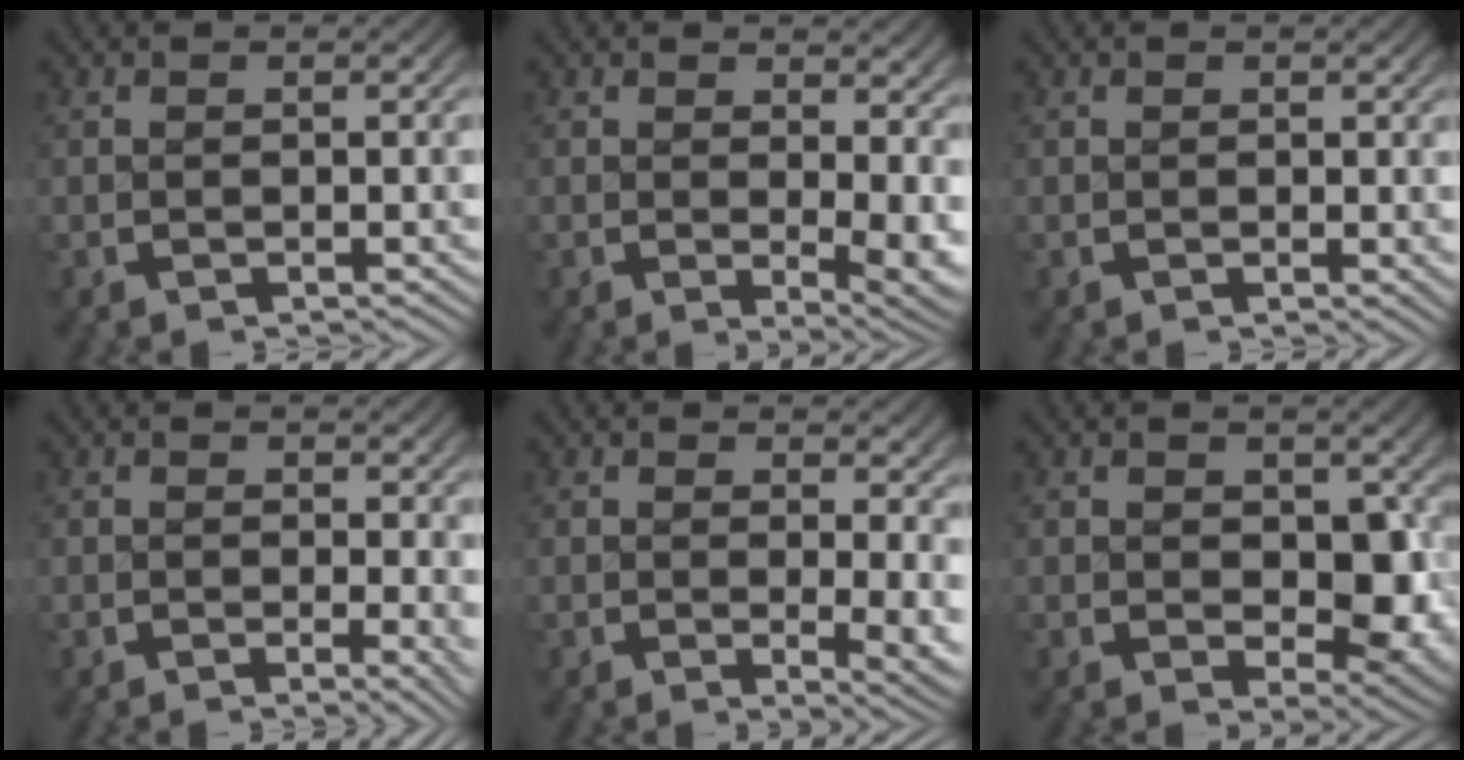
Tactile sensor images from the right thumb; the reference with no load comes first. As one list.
[{"total": 4.9, "force": [0.7, 2.5, 4.1], "torque": [-0.041, -0.018, 0.016]}, {"total": 0.6, "force": [0.2, 0.3, 0.4], "torque": [-0.002, -0.003, 0.005]}, {"total": 2.3, "force": [0.2, 0.9, 2.1], "torque": [-0.013, -0.008, 0.002]}, {"total": 4.0, "force": [0.6, 1.9, 3.5], "torque": [-0.030, -0.014, 0.011]}, {"total": 7.6, "force": [0.7, 5.3, 5.5], "torque": [-0.086, -0.055, 0.038]}]